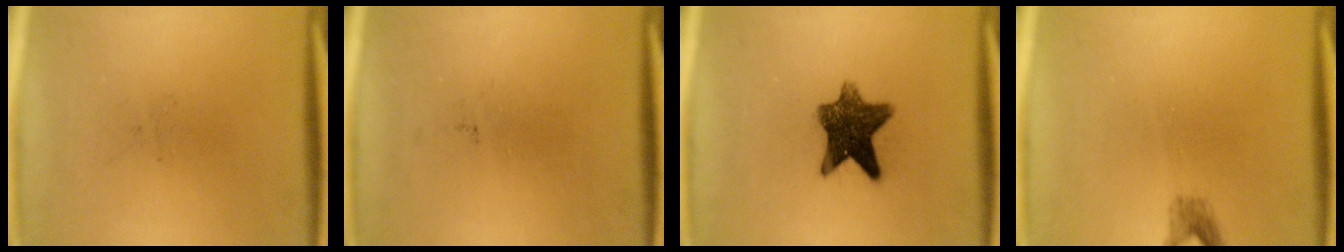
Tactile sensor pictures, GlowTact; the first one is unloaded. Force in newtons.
{"total": 0.0}
{"total": 10.1}
{"total": 1.5}